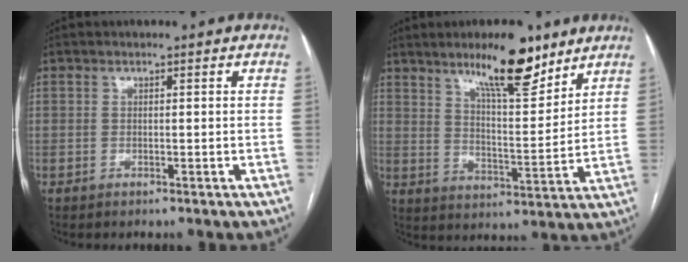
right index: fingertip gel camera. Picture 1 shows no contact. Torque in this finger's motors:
{"motor_torque": [1.05, 1.09, 0.51, 0.09]}